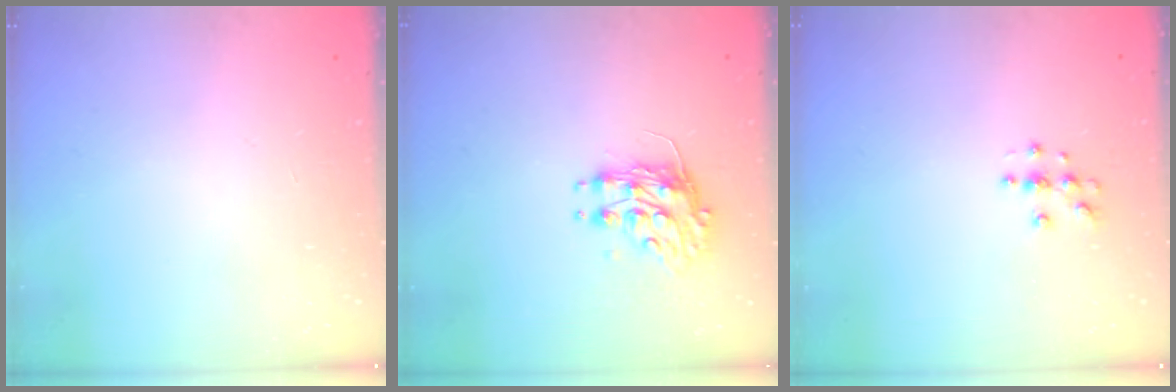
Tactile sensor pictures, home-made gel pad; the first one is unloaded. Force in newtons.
{"total": 8.4, "press": 8.4, "slide": 0.3}
{"total": 3.7, "press": 3.7, "slide": 0.5}